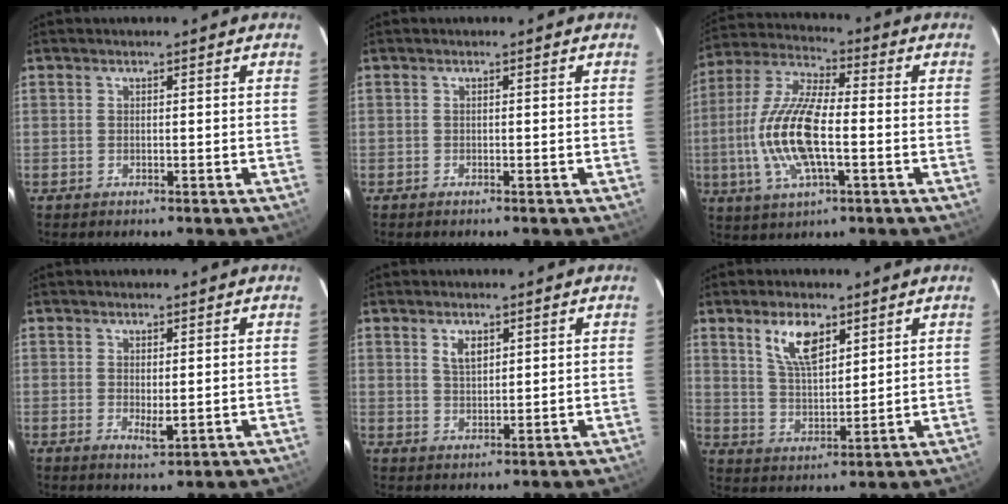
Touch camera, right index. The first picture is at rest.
{"total": 0.0}
{"total": 15.4, "force": [-2.7, 5.3, 14.2], "torque": [-0.298, 0.001, -0.058]}
{"total": 1.3, "force": [-0.1, 0.5, 1.1], "torque": [-0.021, -0.002, -0.001]}
{"total": 3.3, "force": [1.7, 1.7, 2.3], "torque": [-0.041, 0.002, 0.033]}
{"total": 8.4, "force": [4.8, 3.6, 5.9], "torque": [-0.110, 0.007, 0.098]}